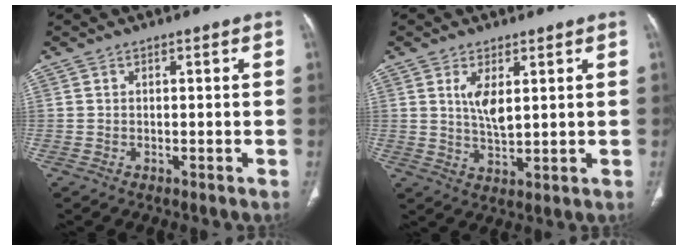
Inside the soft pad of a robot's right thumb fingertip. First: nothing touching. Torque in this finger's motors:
{"motor_torque": [0.30, 1.37, 0.01, -0.06, 0.21]}